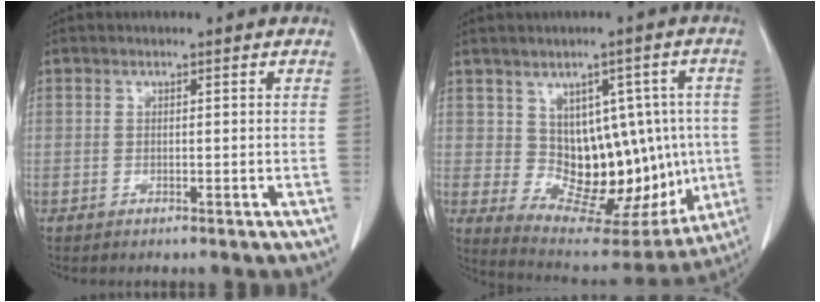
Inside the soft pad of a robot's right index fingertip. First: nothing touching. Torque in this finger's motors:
{"motor_torque": [1.29, 0.25, 0.26, 0.04]}